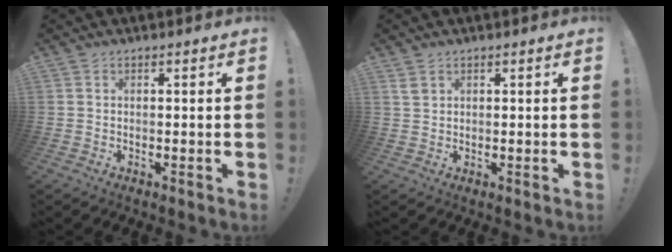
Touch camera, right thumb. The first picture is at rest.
{"total": 2.1, "force": [1.3, 1.1, 1.2], "torque": [-0.024, 0.000, 0.024]}